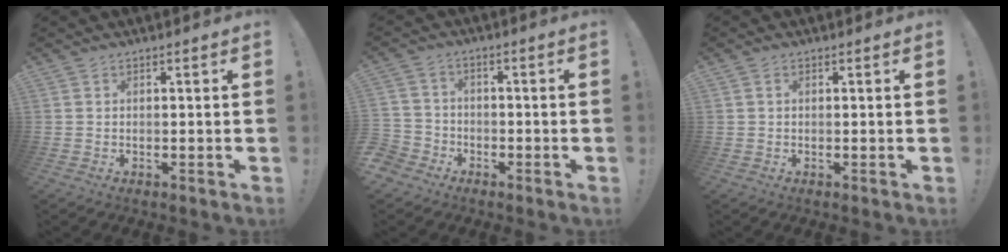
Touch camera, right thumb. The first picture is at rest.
{"total": 2.9, "force": [-1.7, 2.2, 0.8], "torque": [-0.017, 0.011, -0.033]}
{"total": 0.8, "force": [0.2, 0.6, 0.4], "torque": [-0.004, 0.001, 0.003]}